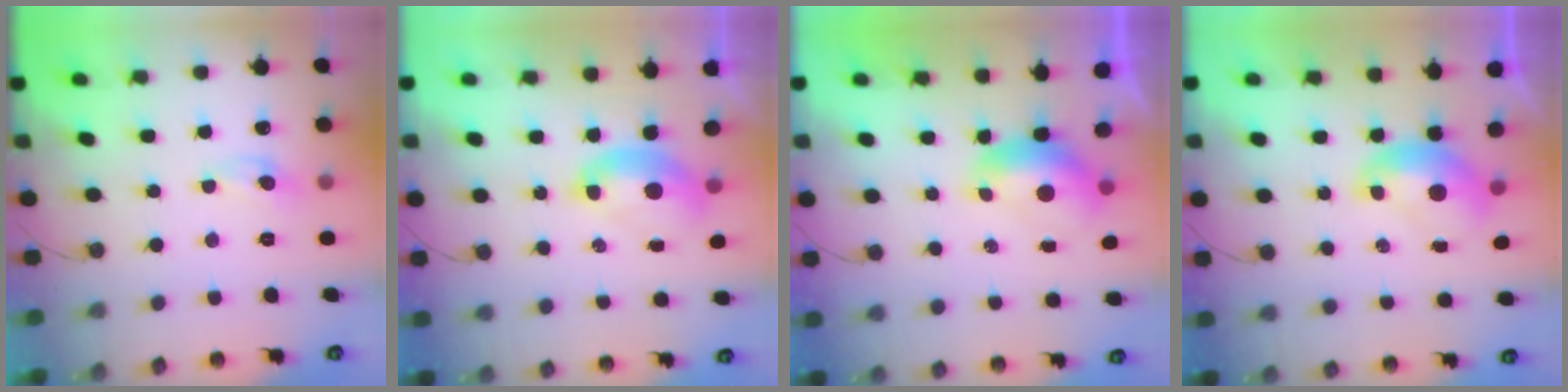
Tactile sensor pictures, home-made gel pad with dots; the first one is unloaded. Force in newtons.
{"total": 2.7, "press": 2.6, "slide": 0.6}
{"total": 0.5, "press": 0.1, "slide": 0.5}
{"total": 1.1, "press": 1.1, "slide": 0.2}